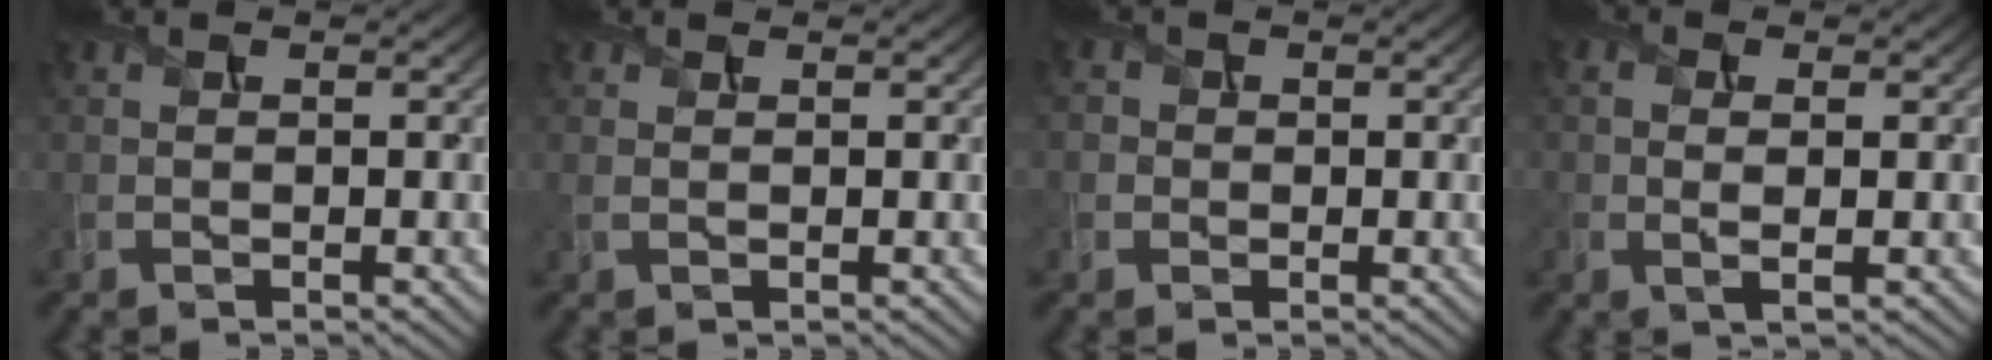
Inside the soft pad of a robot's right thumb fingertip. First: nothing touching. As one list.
[{"total": 0.6, "force": [0.3, 0.1, 0.6], "torque": [-0.015, 0.000, 0.005]}, {"total": 2.0, "force": [0.0, 2.0, 0.3], "torque": [-0.006, 0.001, -0.012]}, {"total": 2.4, "force": [0.1, 1.2, 2.1], "torque": [-0.048, -0.007, 0.005]}]